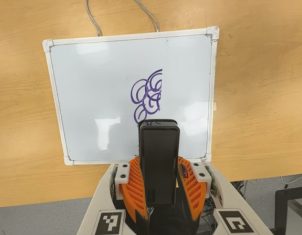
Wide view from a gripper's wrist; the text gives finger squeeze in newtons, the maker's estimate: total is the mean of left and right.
{"total": 9.8, "left": 7.5, "right": 12.1}